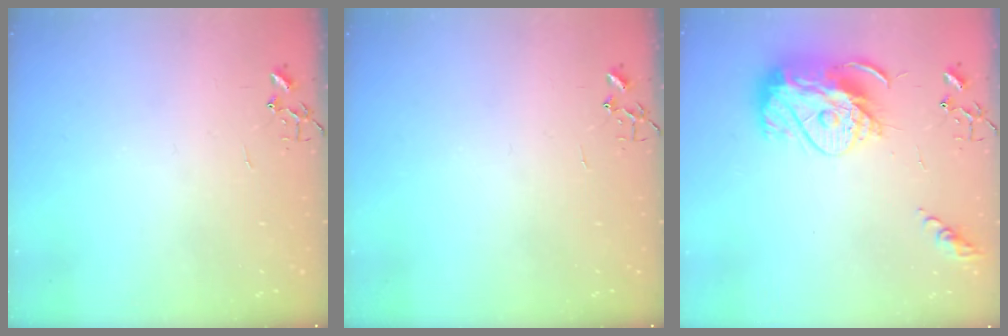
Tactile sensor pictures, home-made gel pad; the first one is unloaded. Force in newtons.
{"total": 0.0}
{"total": 15.7, "press": 15.6, "slide": 1.6}